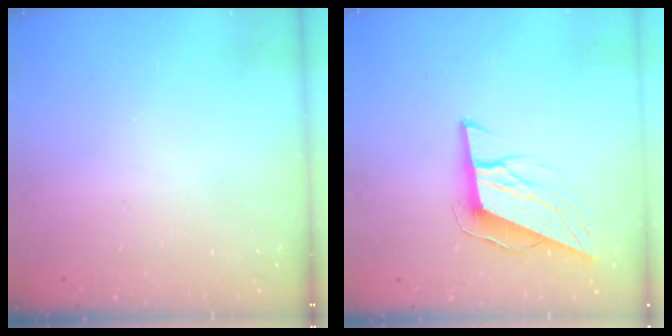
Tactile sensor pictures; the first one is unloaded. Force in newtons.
{"total": 10.3, "press": 9.8, "slide": 3.0}